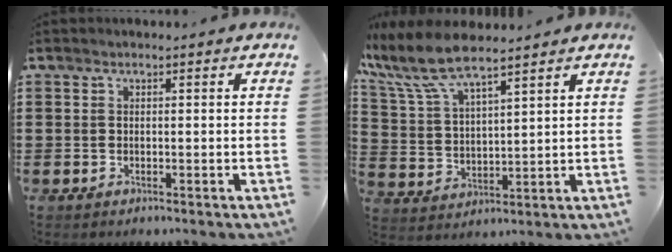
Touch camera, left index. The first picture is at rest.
{"total": 8.6, "force": [7.0, 1.7, 4.7], "torque": [-0.124, -0.029, 0.123]}